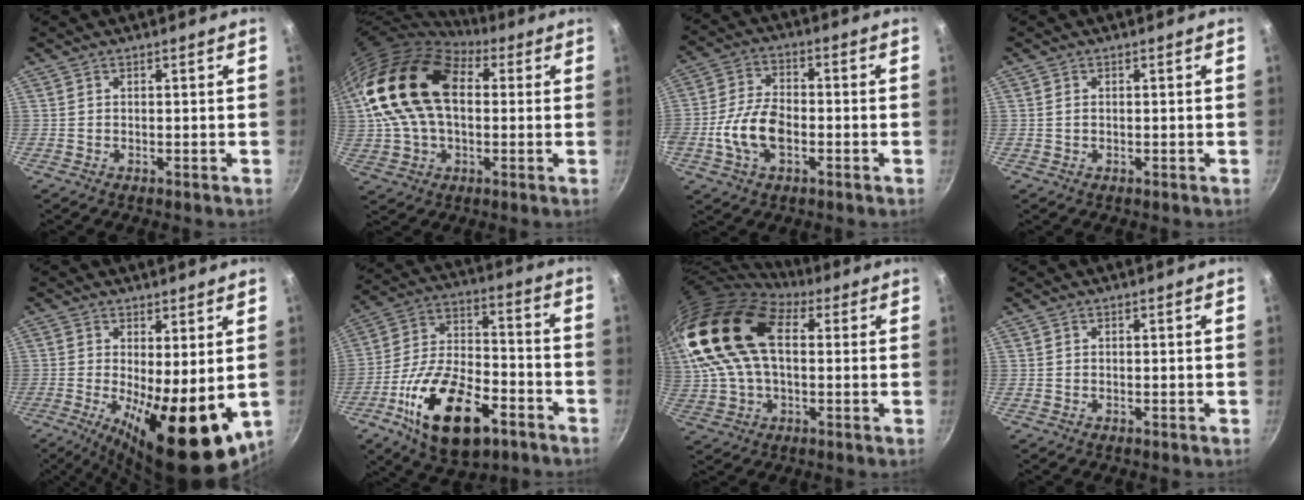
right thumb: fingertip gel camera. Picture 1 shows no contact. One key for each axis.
{"total": 20.8, "fx": 4.3, "fy": 13.1, "fz": 15.5, "tx": -0.281, "ty": 0.015, "tz": 0.069}
{"total": 10.4, "fx": -2.8, "fy": 5.9, "fz": 8.2, "tx": -0.153, "ty": 0.026, "tz": -0.059}
{"total": 0.8, "fx": 0.0, "fy": 0.6, "fz": 0.5, "tx": -0.008, "ty": 0.002, "tz": 0.000}
{"total": 16.7, "fx": -2.2, "fy": 6.3, "fz": 15.3, "tx": -0.211, "ty": -0.023, "tz": -0.022}
{"total": 21.9, "fx": -10.3, "fy": 11.1, "fz": 15.9, "tx": -0.263, "ty": 0.044, "tz": -0.177}
{"total": 21.7, "fx": 5.1, "fy": 13.1, "fz": 16.6, "tx": -0.334, "ty": 0.017, "tz": 0.085}
{"total": 0.0}